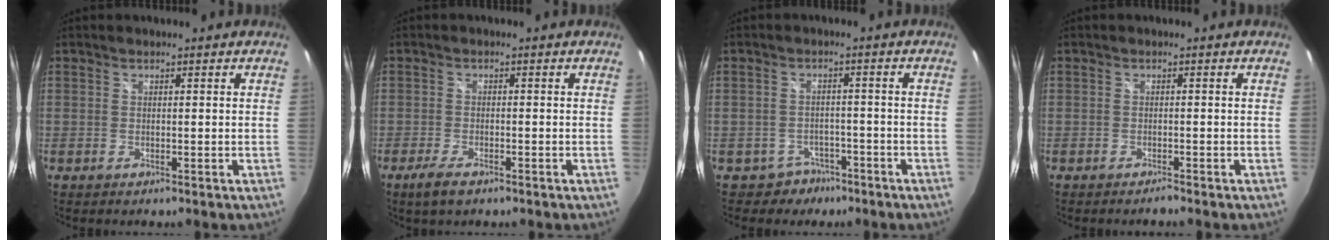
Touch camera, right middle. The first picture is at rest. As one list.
[{"total": 4.2, "force": [-2.8, 1.3, 2.7], "torque": [-0.067, -0.011, -0.053]}, {"total": 4.8, "force": [-3.2, 3.5, 0.0], "torque": [-0.007, 0.021, -0.043]}, {"total": 1.1, "force": [-1.0, 0.0, 0.3], "torque": [-0.007, -0.004, -0.020]}]